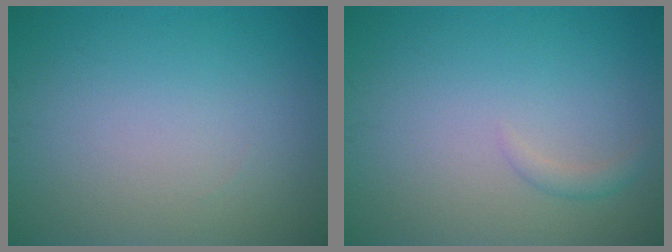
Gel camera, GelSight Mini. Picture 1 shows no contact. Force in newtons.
{"total": 1.0, "press": 1.0, "slide": 0.0}